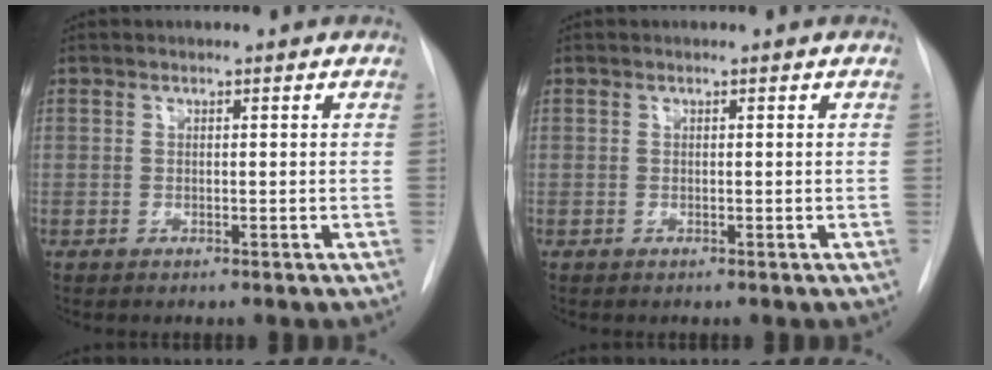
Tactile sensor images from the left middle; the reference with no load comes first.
{"total": 0.0}